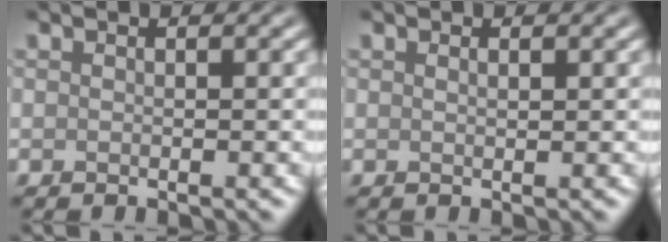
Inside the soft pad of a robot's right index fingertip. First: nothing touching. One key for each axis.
{"total": 0.5, "fx": 0.3, "fy": 0.0, "fz": 0.4, "tx": -0.008, "ty": 0.000, "tz": 0.005}